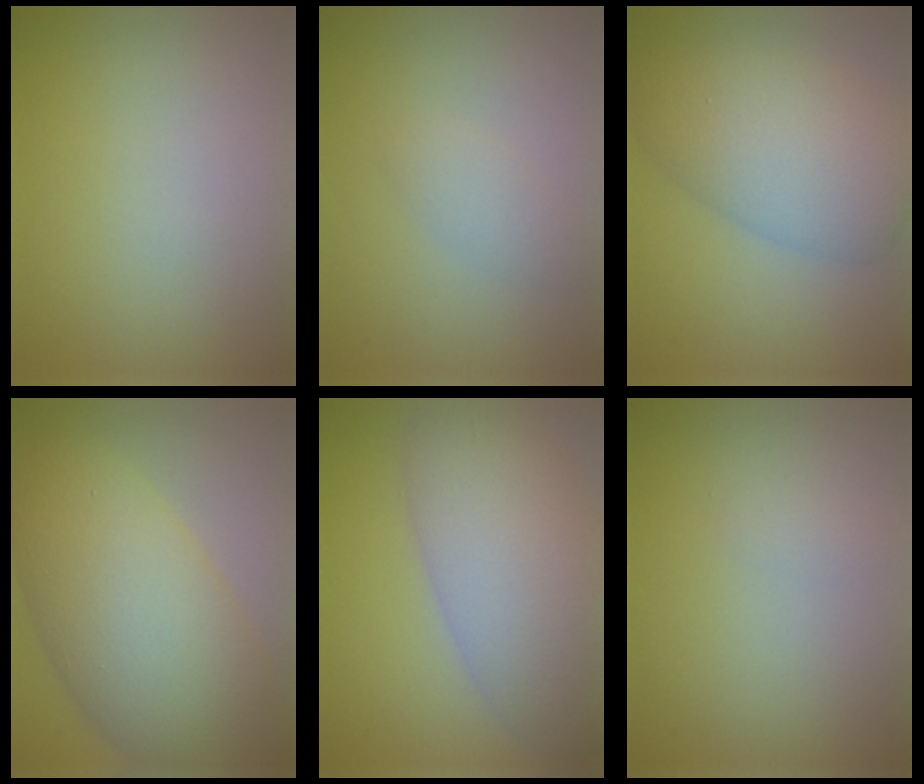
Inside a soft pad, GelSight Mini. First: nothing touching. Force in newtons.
{"total": 1.5, "press": 1.5, "slide": 0.0}
{"total": 7.8, "press": 7.7, "slide": 0.6}
{"total": 11.1, "press": 11.1, "slide": 0.3}
{"total": 9.4, "press": 9.3, "slide": 0.8}
{"total": 0.6, "press": 0.6, "slide": 0.0}